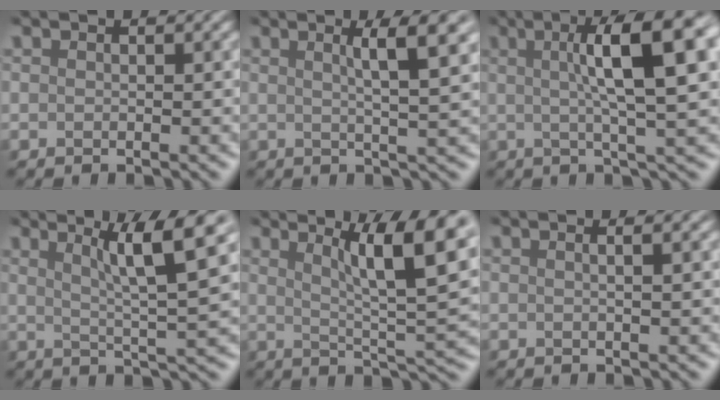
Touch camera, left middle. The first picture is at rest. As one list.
[{"total": 5.7, "force": [2.0, 1.1, 5.2], "torque": [-0.056, 0.009, 0.028]}, {"total": 11.0, "force": [2.6, 2.5, 10.4], "torque": [-0.114, 0.015, 0.034]}, {"total": 7.7, "force": [3.2, 1.0, 6.9], "torque": [-0.089, 0.010, 0.055]}, {"total": 10.2, "force": [4.0, 2.2, 9.1], "torque": [-0.111, 0.008, 0.062]}, {"total": 3.3, "force": [1.1, 1.6, 2.6], "torque": [-0.006, 0.019, -0.016]}]